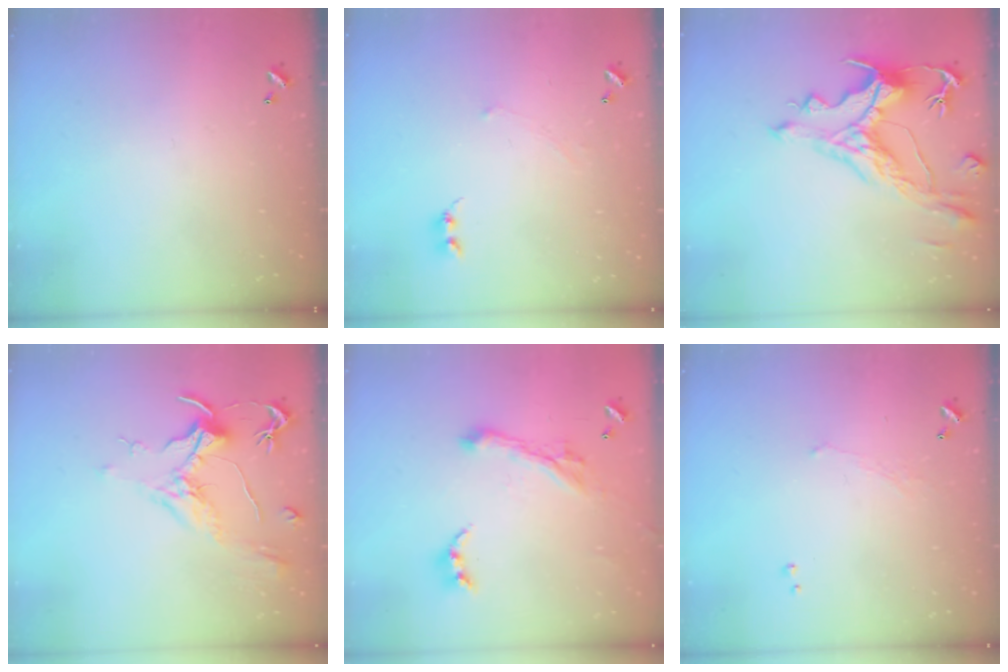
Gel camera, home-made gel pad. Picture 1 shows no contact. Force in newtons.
{"total": 0.6, "press": 0.3, "slide": 0.5}
{"total": 4.1, "press": 3.7, "slide": 1.7}
{"total": 2.1, "press": 2.0, "slide": 0.8}
{"total": 2.8, "press": 2.5, "slide": 1.3}
{"total": 1.1, "press": 1.0, "slide": 0.6}